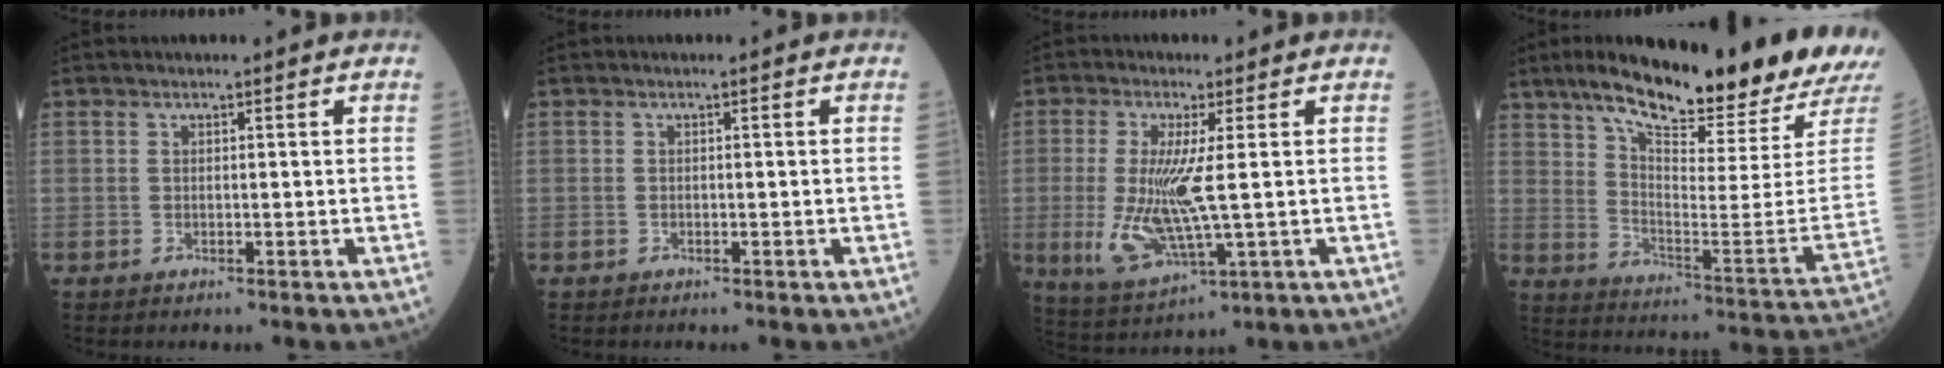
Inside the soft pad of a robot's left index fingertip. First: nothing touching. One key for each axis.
{"total": 0.0}
{"total": 9.6, "fx": -0.3, "fy": 1.8, "fz": 9.4, "tx": -0.209, "ty": -0.014, "tz": 0.005}
{"total": 22.4, "fx": 18.4, "fy": 0.9, "fz": 12.6, "tx": -0.203, "ty": -0.050, "tz": 0.273}